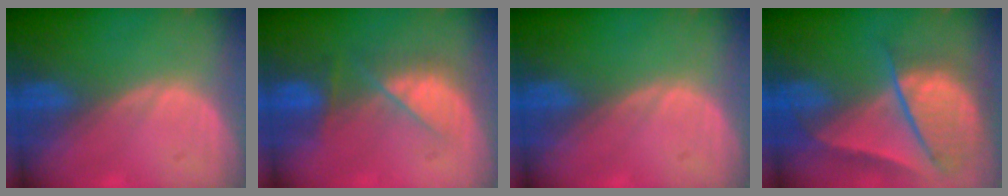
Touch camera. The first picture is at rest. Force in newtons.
{"total": 5.4, "press": 5.4, "slide": 0.5}
{"total": 0.0}
{"total": 9.4, "press": 8.1, "slide": 4.7}